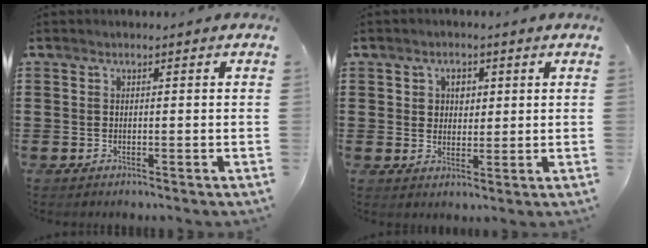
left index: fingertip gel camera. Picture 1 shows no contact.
{"total": 2.8, "force": [1.1, 2.4, 1.0], "torque": [-0.023, 0.007, 0.016]}